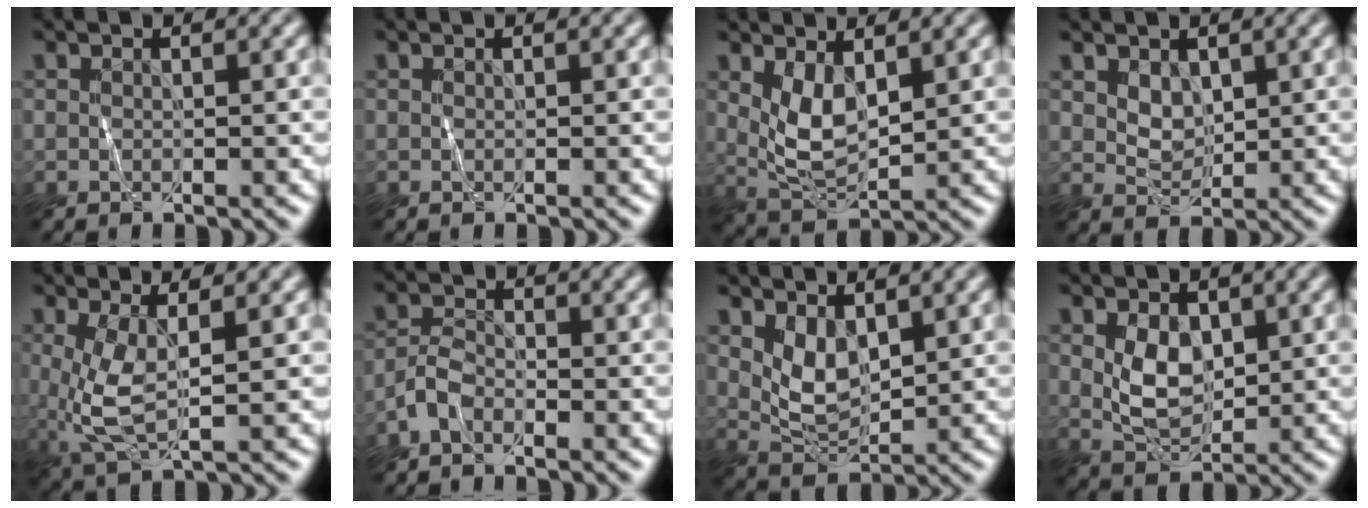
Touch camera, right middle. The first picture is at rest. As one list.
[{"total": 0.0}, {"total": 3.8, "force": [1.4, 1.7, 3.1], "torque": [-0.074, -0.008, 0.035]}, {"total": 1.7, "force": [1.0, 1.2, 0.6], "torque": [-0.020, -0.004, 0.027]}, {"total": 4.1, "force": [0.2, 1.4, 3.9], "torque": [-0.095, -0.005, 0.009]}, {"total": 2.1, "force": [-1.5, 1.0, 1.1], "torque": [-0.025, 0.008, -0.036]}, {"total": 3.1, "force": [1.6, 1.6, 2.1], "torque": [-0.054, -0.008, 0.038]}, {"total": 3.2, "force": [0.8, 2.2, 2.2], "torque": [-0.054, -0.003, 0.023]}]